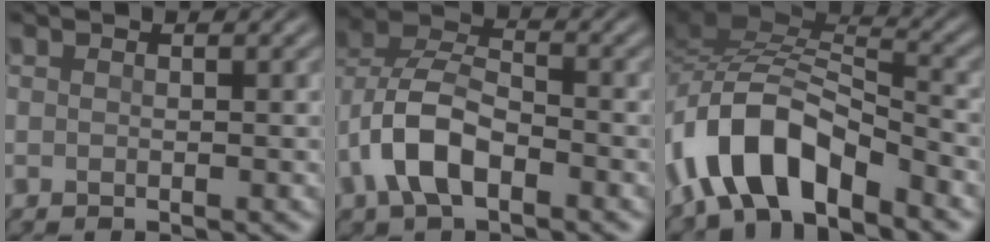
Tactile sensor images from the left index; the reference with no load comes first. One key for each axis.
{"total": 6.7, "fx": -2.8, "fy": 3.6, "fz": 5.0, "tx": -0.098, "ty": 0.010, "tz": -0.061}
{"total": 9.9, "fx": -5.9, "fy": 4.2, "fz": 6.8, "tx": -0.124, "ty": 0.012, "tz": -0.122}